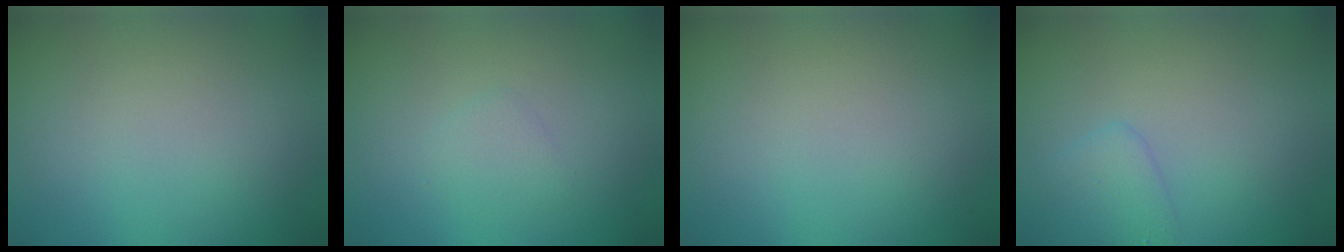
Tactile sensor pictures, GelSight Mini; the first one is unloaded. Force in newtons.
{"total": 1.1, "press": 1.1, "slide": 0.0}
{"total": 0.0}
{"total": 1.8, "press": 1.8, "slide": 0.2}